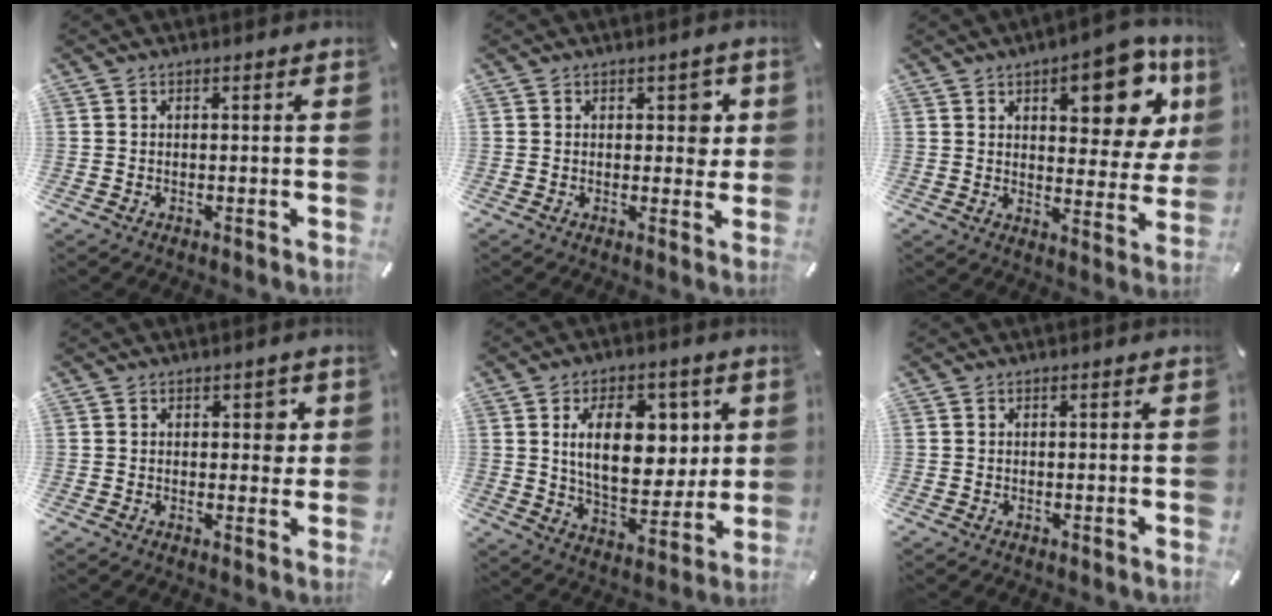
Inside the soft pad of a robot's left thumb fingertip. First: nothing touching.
{"total": 4.6, "force": [1.3, 3.0, 3.3], "torque": [-0.020, -0.009, 0.012]}
{"total": 16.1, "force": [8.0, 7.6, 11.7], "torque": [-0.132, -0.042, 0.126]}
{"total": 3.6, "force": [1.1, 2.3, 2.5], "torque": [-0.012, -0.007, 0.007]}
{"total": 16.1, "force": [4.7, 9.6, 12.0], "torque": [-0.185, -0.001, 0.081]}
{"total": 0.0}